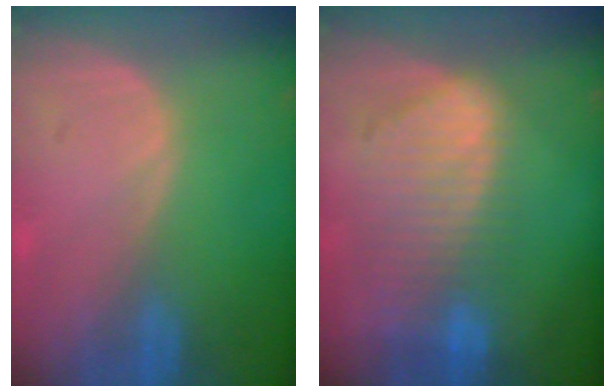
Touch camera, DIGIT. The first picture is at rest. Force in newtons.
{"total": 9.3, "press": 8.1, "slide": 4.6}